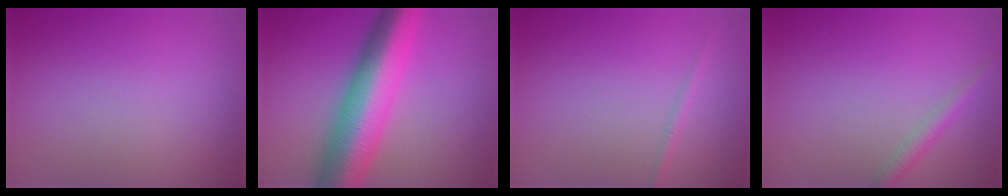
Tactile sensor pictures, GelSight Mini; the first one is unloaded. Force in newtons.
{"total": 10.2, "press": 10.2, "slide": 0.5}
{"total": 0.8, "press": 0.8, "slide": 0.0}
{"total": 1.5, "press": 1.5, "slide": 0.1}